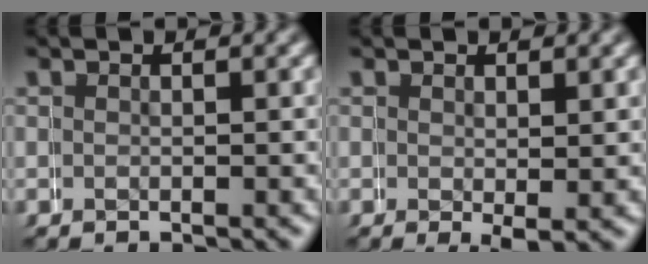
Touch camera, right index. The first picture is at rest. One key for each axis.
{"total": 1.1, "fx": 0.3, "fy": 0.2, "fz": 1.0, "tx": -0.012, "ty": -0.010, "tz": 0.007}